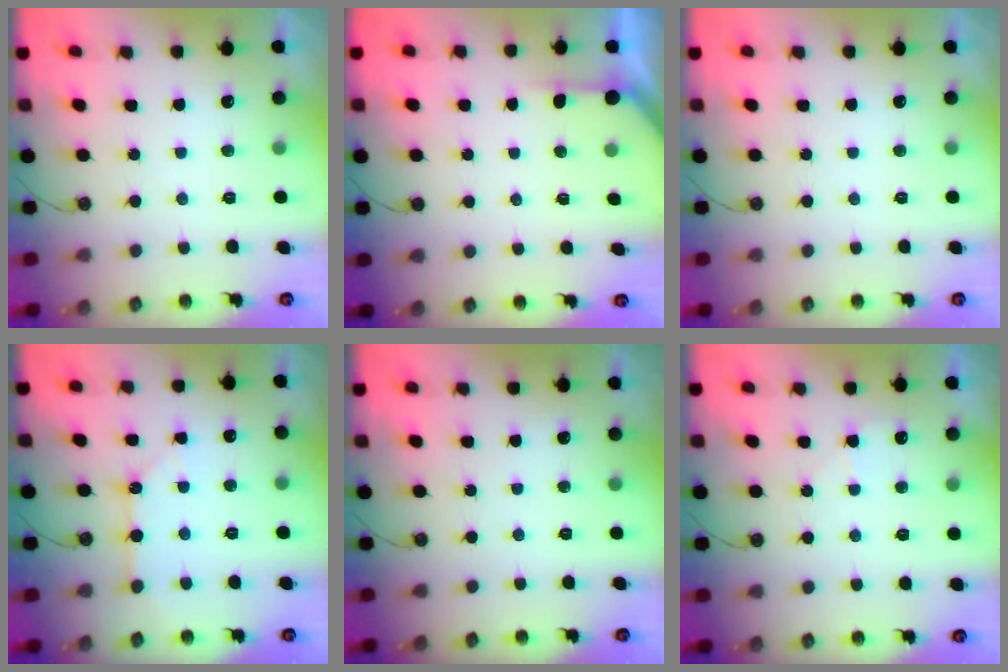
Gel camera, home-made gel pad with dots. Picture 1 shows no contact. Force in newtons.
{"total": 2.9, "press": 2.9, "slide": 0.2}
{"total": 0.0}
{"total": 2.4, "press": 2.4, "slide": 0.4}
{"total": 0.0}
{"total": 3.8, "press": 3.7, "slide": 0.7}